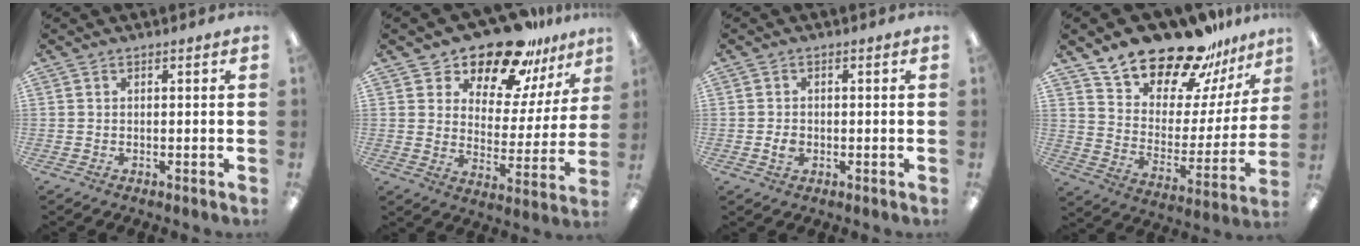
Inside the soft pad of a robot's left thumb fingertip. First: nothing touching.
{"total": 17.5, "force": [14.9, 6.4, 6.5], "torque": [-0.110, -0.118, 0.260]}
{"total": 2.3, "force": [-0.5, 1.8, 1.4], "torque": [-0.023, 0.003, -0.008]}
{"total": 20.1, "force": [17.7, 7.1, 6.4], "torque": [-0.114, -0.142, 0.311]}